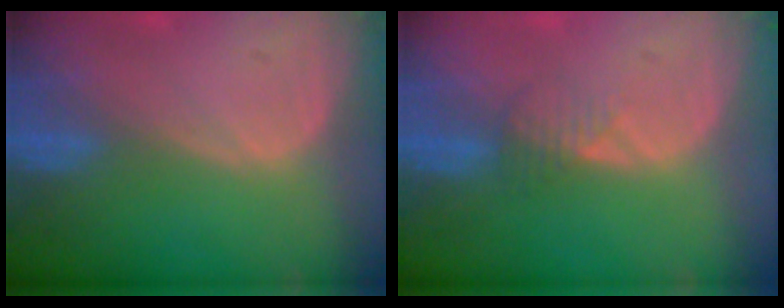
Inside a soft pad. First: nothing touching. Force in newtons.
{"total": 2.1, "press": 2.1, "slide": 0.2}